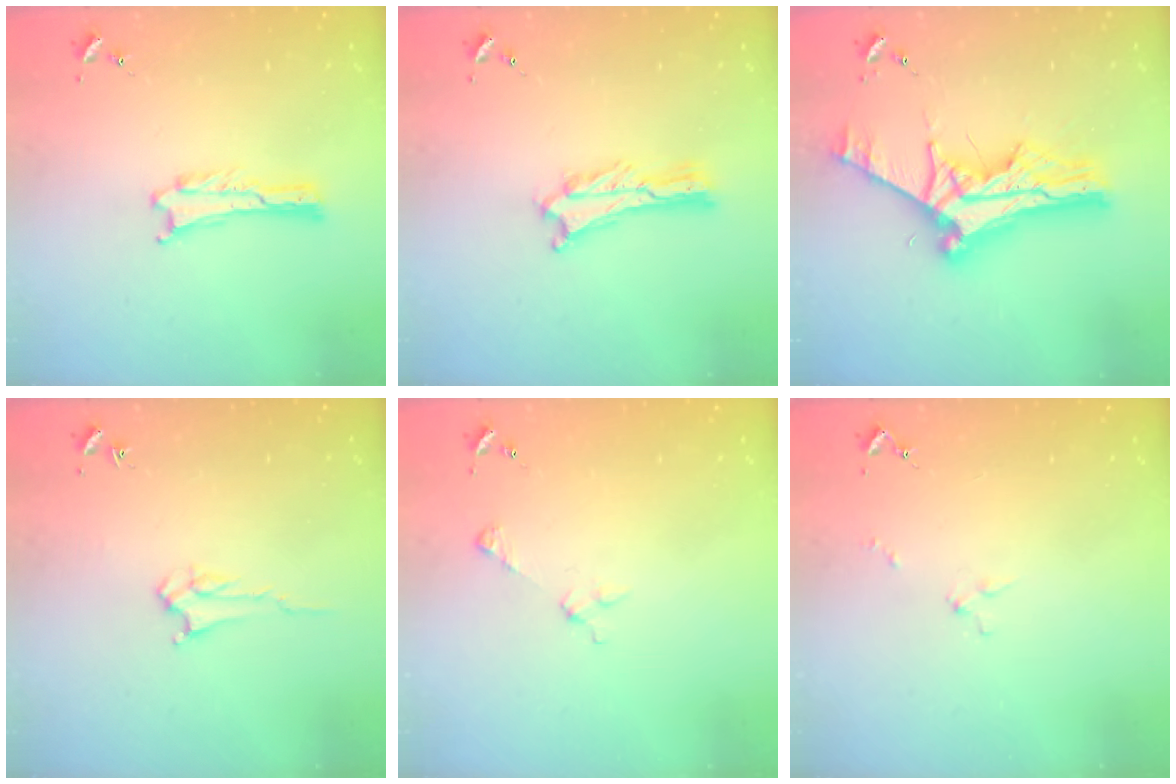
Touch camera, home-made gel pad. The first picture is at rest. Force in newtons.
{"total": 1.3, "press": 1.3, "slide": 0.3}
{"total": 11.4, "press": 11.4, "slide": 1.1}
{"total": 2.8, "press": 2.8, "slide": 0.4}
{"total": 2.9, "press": 2.9, "slide": 0.3}
{"total": 1.3, "press": 1.2, "slide": 0.1}